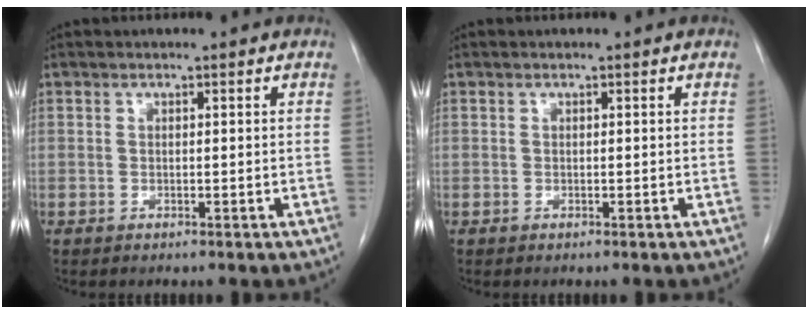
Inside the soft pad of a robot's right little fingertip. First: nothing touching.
{"total": 0.0}